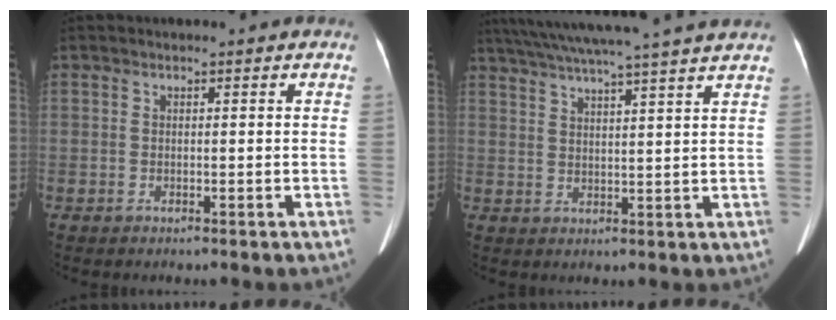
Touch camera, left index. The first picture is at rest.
{"total": 18.1, "force": [15.8, -1.4, 8.7], "torque": [-0.156, 0.001, 0.216]}